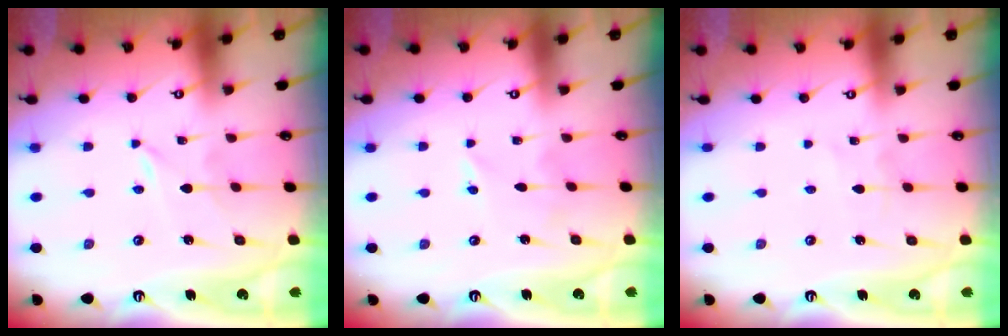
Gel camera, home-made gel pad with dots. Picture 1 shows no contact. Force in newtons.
{"total": 4.0, "press": 4.0, "slide": 0.7}
{"total": 0.7, "press": 0.7, "slide": 0.0}